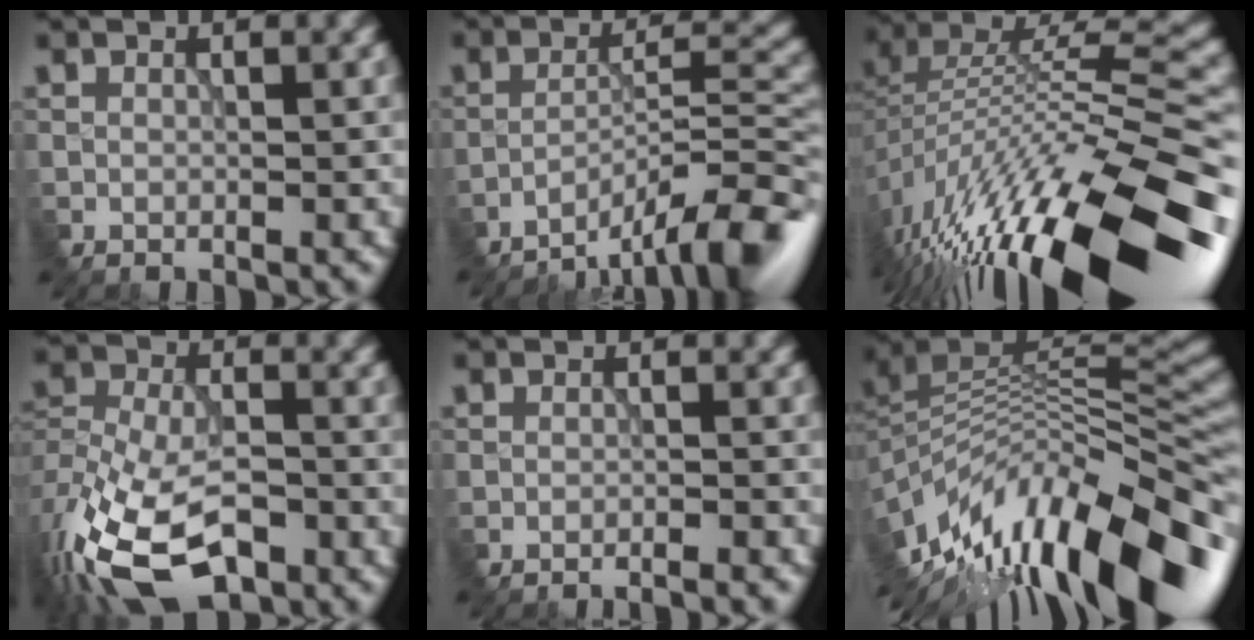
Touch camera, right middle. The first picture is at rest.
{"total": 9.1, "force": [-7.1, 1.1, 5.5], "torque": [-0.080, 0.022, -0.119]}
{"total": 16.2, "force": [-8.7, 5.1, 12.6], "torque": [-0.234, 0.019, -0.147]}
{"total": 12.9, "force": [-7.9, 6.4, 7.9], "torque": [-0.171, -0.020, -0.133]}
{"total": 2.8, "force": [-2.7, 0.2, 0.9], "torque": [-0.007, 0.009, -0.041]}
{"total": 14.2, "force": [-6.3, 6.1, 11.2], "torque": [-0.206, 0.015, -0.104]}